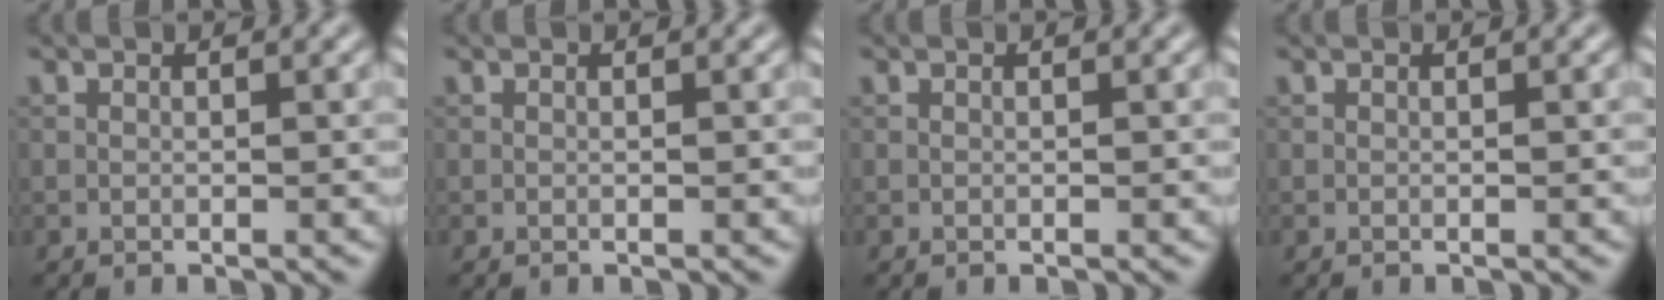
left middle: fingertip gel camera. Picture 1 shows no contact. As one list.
[{"total": 0.0}, {"total": 0.0}, {"total": 0.0}]